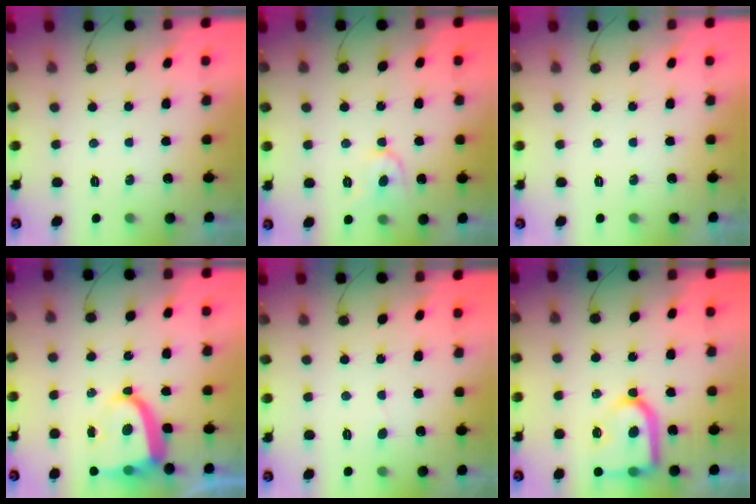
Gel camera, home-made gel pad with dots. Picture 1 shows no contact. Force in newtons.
{"total": 6.4, "press": 6.4, "slide": 0.8}
{"total": 0.0}
{"total": 9.9, "press": 9.9, "slide": 1.0}
{"total": 2.4, "press": 2.4, "slide": 0.3}
{"total": 16.7, "press": 16.6, "slide": 1.6}